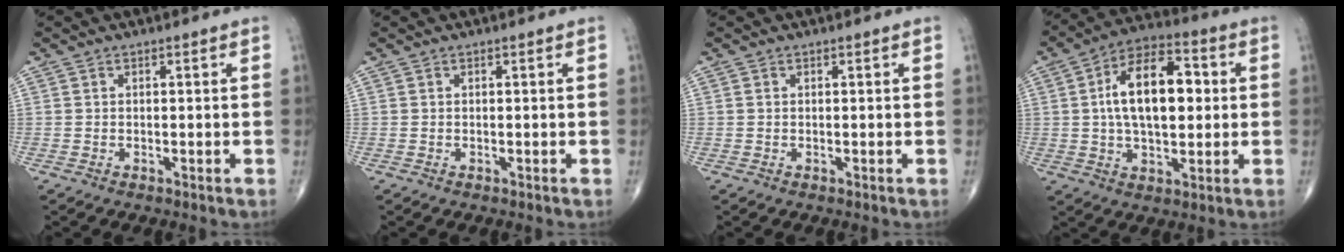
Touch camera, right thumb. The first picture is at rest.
{"total": 0.0}
{"total": 0.0}
{"total": 15.6, "force": [1.7, 8.3, 13.1], "torque": [-0.202, 0.018, 0.023]}